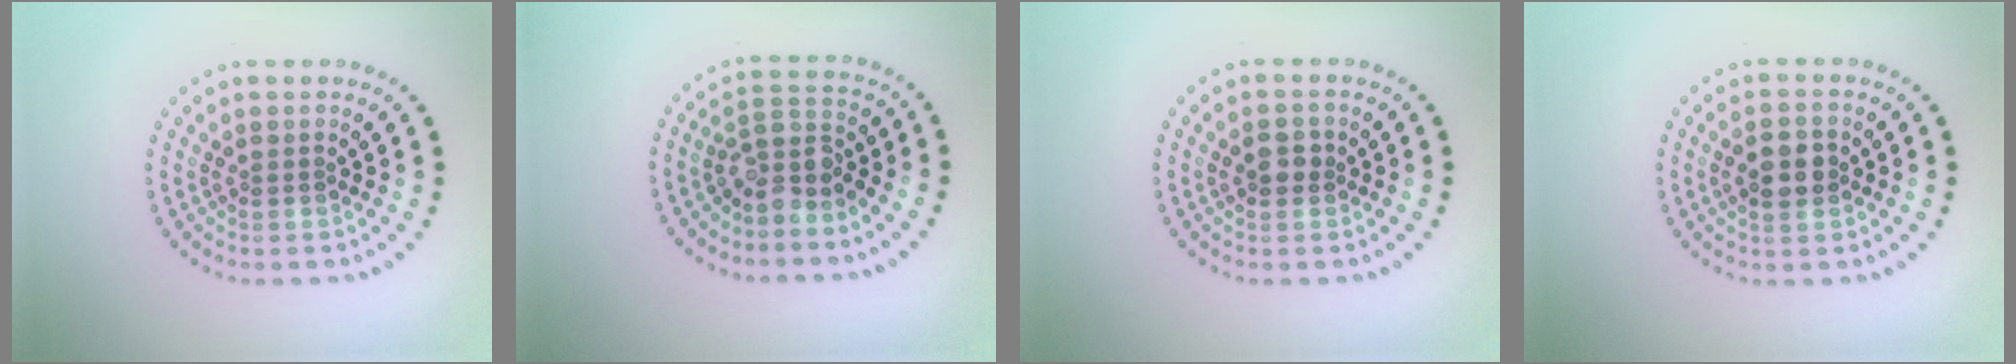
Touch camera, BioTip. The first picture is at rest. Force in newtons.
{"total": 3.0, "press": 2.2, "slide": 2.0}
{"total": 1.8, "press": 1.8, "slide": 0.3}
{"total": 3.3, "press": 3.3, "slide": 0.1}